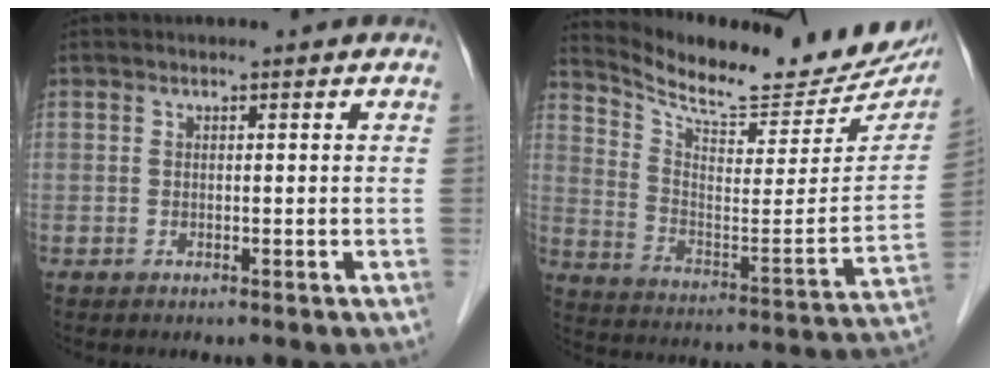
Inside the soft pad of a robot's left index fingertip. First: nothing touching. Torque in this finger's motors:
{"motor_torque": [-1.07, -1.07, 0.01, 0.01]}